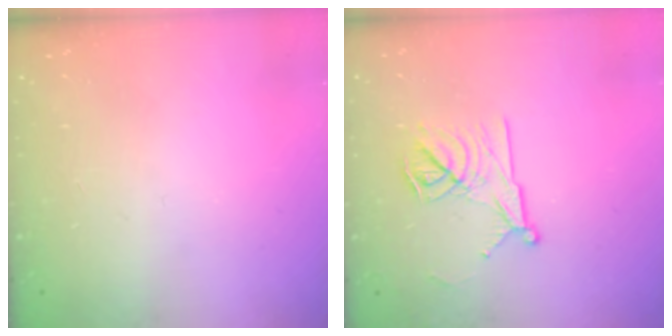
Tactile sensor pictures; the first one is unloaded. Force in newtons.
{"total": 12.0, "press": 12.0, "slide": 0.1}